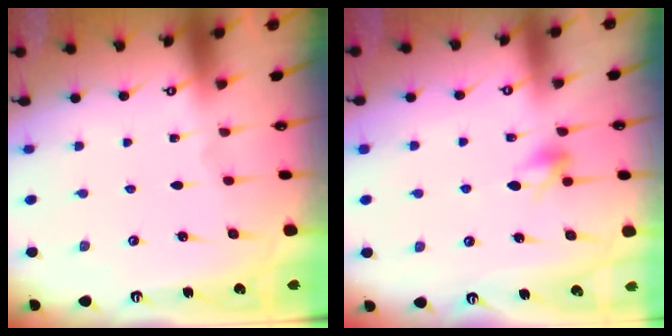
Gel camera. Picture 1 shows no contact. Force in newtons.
{"total": 6.3, "press": 6.3, "slide": 1.1}